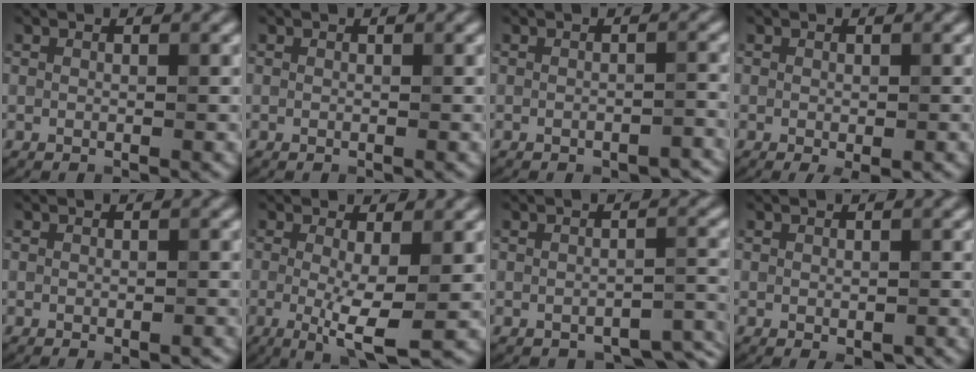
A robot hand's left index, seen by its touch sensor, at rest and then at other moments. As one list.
[{"total": 0.0}, {"total": 2.2, "force": [-1.8, 0.5, 1.1], "torque": [-0.019, 0.001, -0.023]}, {"total": 1.0, "force": [-0.5, 0.1, 0.8], "torque": [-0.018, -0.008, -0.003]}, {"total": 1.2, "force": [-0.8, 0.2, 0.8], "torque": [-0.014, -0.002, -0.009]}, {"total": 4.3, "force": [-0.6, 0.8, 4.2], "torque": [-0.081, -0.015, -0.008]}, {"total": 3.2, "force": [-2.5, 1.2, 1.6], "torque": [-0.026, -0.004, -0.024]}, {"total": 1.0, "force": [-0.6, 0.4, 0.6], "torque": [-0.014, -0.006, -0.003]}]